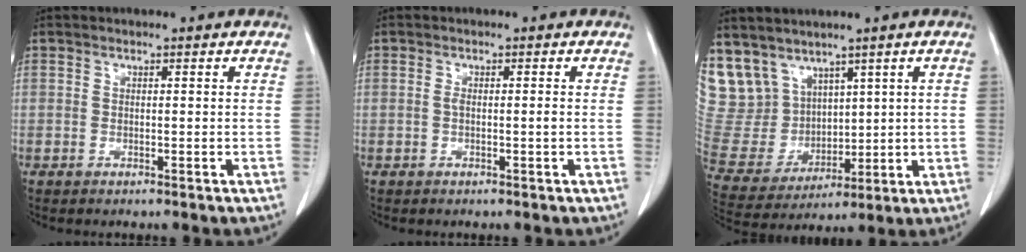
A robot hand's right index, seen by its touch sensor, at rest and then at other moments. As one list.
[{"total": 1.3, "force": [-0.2, 0.1, 1.2], "torque": [-0.023, 0.000, -0.002]}, {"total": 12.6, "force": [8.1, 9.3, 2.7], "torque": [-0.084, 0.041, 0.193]}]